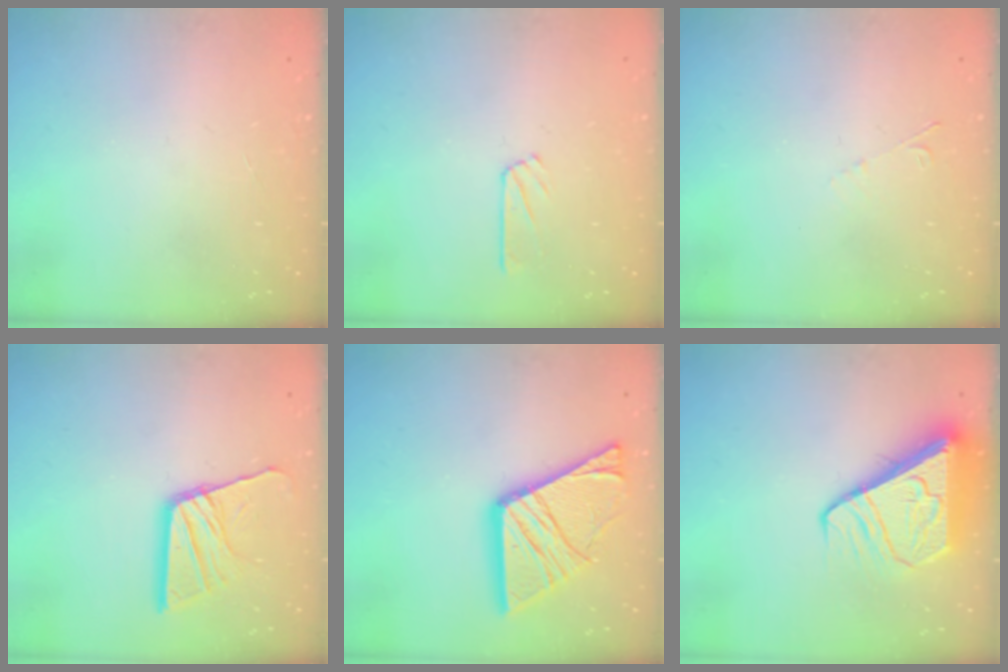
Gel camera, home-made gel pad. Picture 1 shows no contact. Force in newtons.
{"total": 2.3, "press": 2.3, "slide": 0.2}
{"total": 2.9, "press": 2.8, "slide": 0.4}
{"total": 12.9, "press": 12.9, "slide": 1.2}
{"total": 18.4, "press": 18.3, "slide": 1.8}
{"total": 8.3, "press": 8.2, "slide": 1.1}